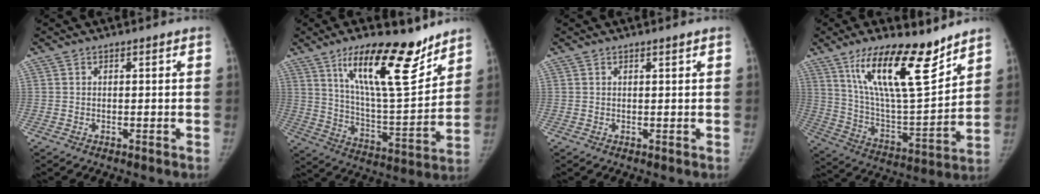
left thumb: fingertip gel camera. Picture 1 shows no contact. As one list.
[{"total": 20.2, "force": [13.0, 6.1, 14.2], "torque": [-0.195, -0.080, 0.223]}, {"total": 0.7, "force": [0.5, -0.1, 0.5], "torque": [-0.012, -0.004, 0.011]}, {"total": 20.8, "force": [13.3, 6.0, 14.9], "torque": [-0.225, -0.073, 0.240]}]